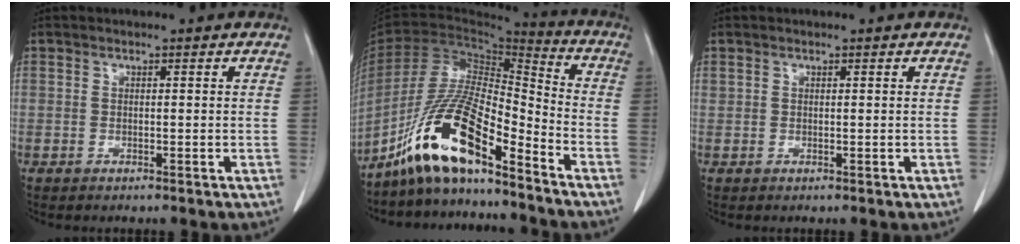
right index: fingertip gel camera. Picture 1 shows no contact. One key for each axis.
{"total": 15.1, "fx": -10.8, "fy": 2.4, "fz": 10.2, "tx": -0.196, "ty": 0.005, "tz": -0.199}
{"total": 0.0}